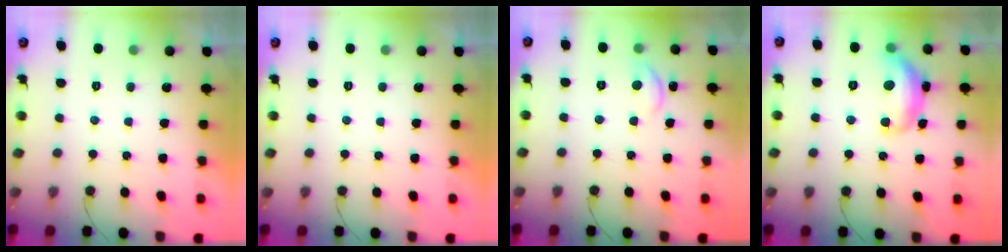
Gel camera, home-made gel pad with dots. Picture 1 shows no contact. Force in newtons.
{"total": 0.0}
{"total": 8.1, "press": 8.0, "slide": 0.7}
{"total": 13.5, "press": 13.5, "slide": 0.8}